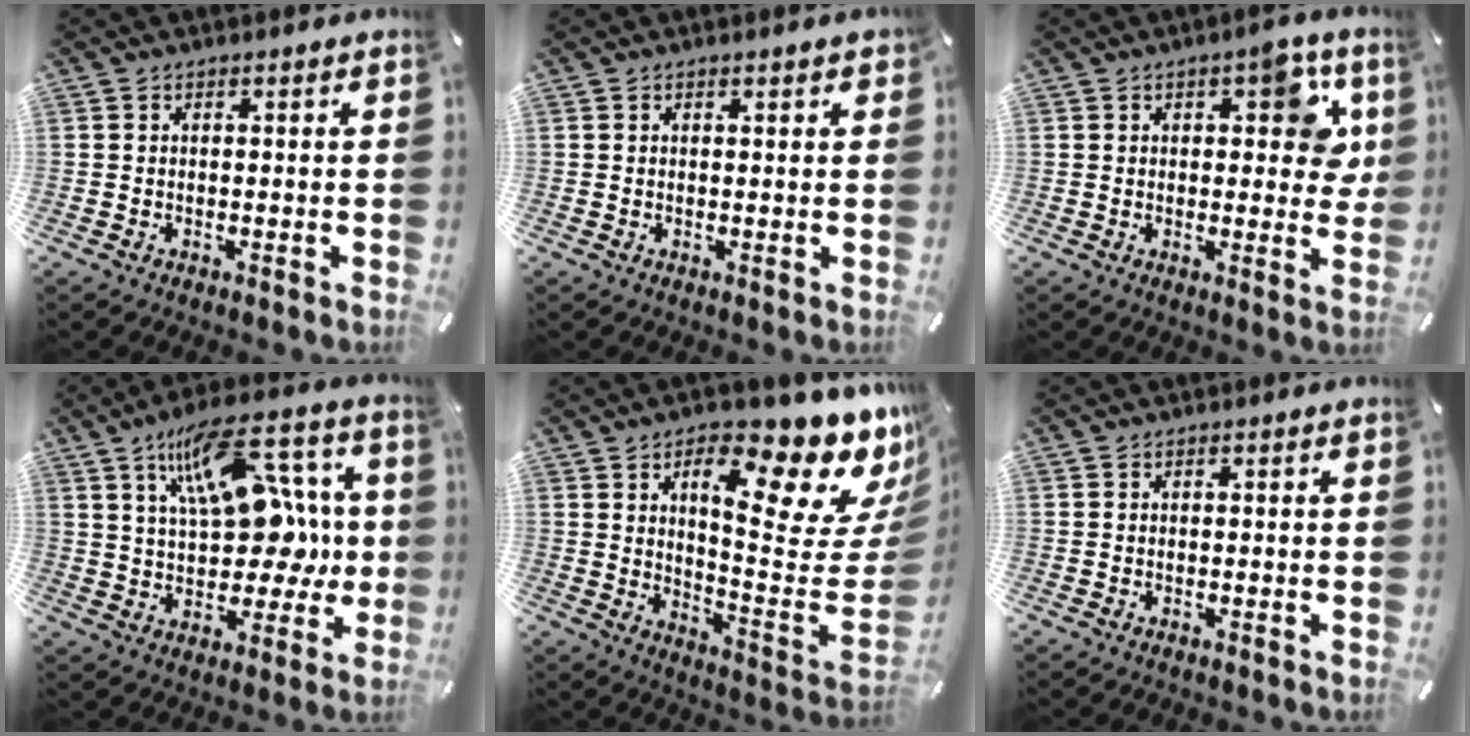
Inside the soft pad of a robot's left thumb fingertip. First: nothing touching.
{"total": 1.1, "force": [0.8, 0.3, 0.8], "torque": [-0.016, 0.001, 0.013]}
{"total": 9.8, "force": [3.5, 4.8, 7.8], "torque": [-0.088, -0.009, 0.054]}
{"total": 19.6, "force": [6.7, 11.2, 14.6], "torque": [-0.237, -0.031, 0.116]}
{"total": 23.3, "force": [14.6, 7.5, 16.5], "torque": [-0.216, -0.114, 0.225]}
{"total": 0.0}